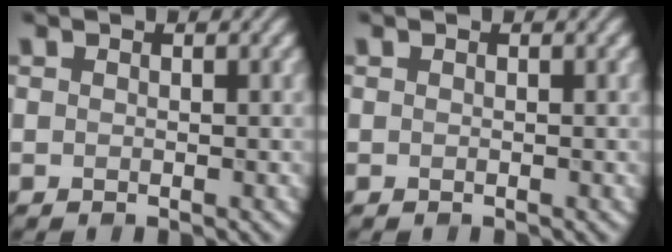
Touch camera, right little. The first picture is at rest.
{"total": 0.0}